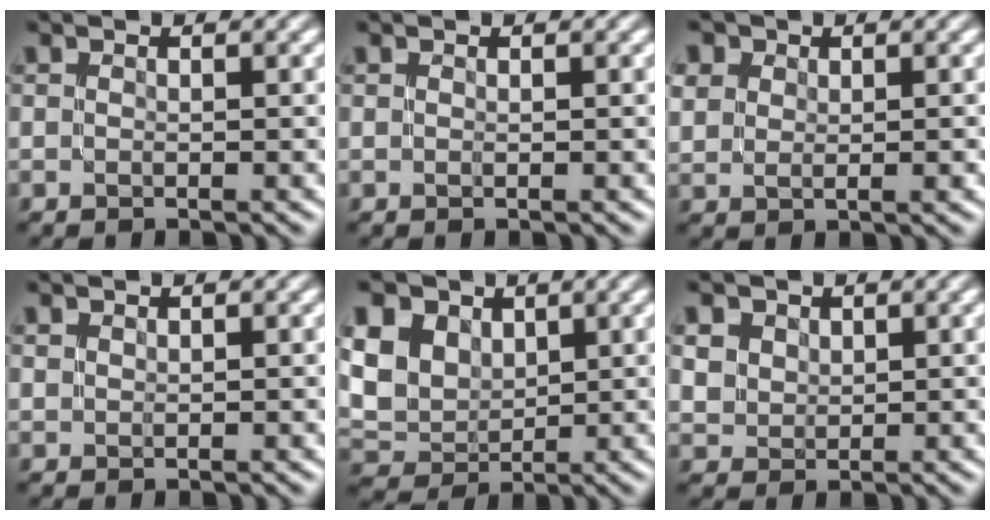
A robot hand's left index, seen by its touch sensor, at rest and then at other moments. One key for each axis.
{"total": 0.0}
{"total": 3.8, "fx": 1.8, "fy": 2.7, "fz": 2.0, "tx": -0.042, "ty": 0.018, "tz": 0.030}
{"total": 0.5, "fx": 0.5, "fy": 0.0, "fz": 0.0, "tx": -0.001, "ty": 0.001, "tz": 0.015}
{"total": 8.7, "fx": 3.2, "fy": 6.6, "fz": 4.7, "tx": -0.121, "ty": 0.023, "tz": 0.054}
{"total": 4.2, "fx": 2.3, "fy": 3.1, "fz": 1.8, "tx": -0.062, "ty": 0.012, "tz": 0.048}